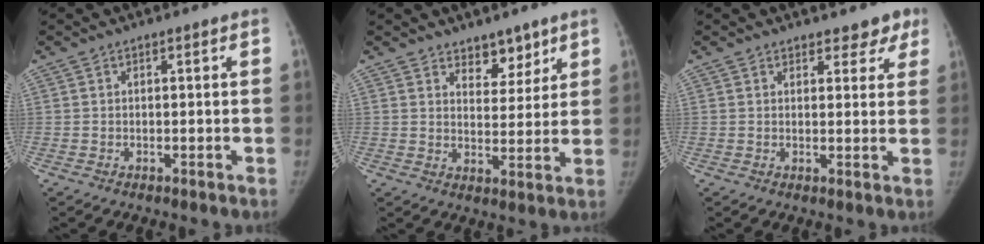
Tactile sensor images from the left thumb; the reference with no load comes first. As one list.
[{"total": 5.9, "force": [4.4, 3.3, 2.2], "torque": [0.004, -0.033, 0.070]}, {"total": 4.4, "force": [3.5, 2.5, 0.7], "torque": [0.031, -0.017, 0.033]}]